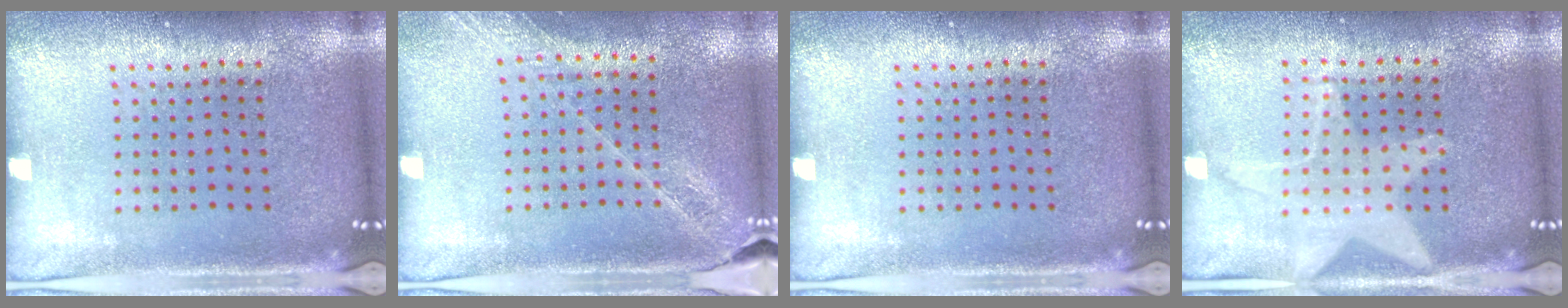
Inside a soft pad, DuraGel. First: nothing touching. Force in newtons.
{"total": 1.6, "press": 1.6, "slide": 0.0}
{"total": 0.0}
{"total": 1.0, "press": 1.0, "slide": 0.2}